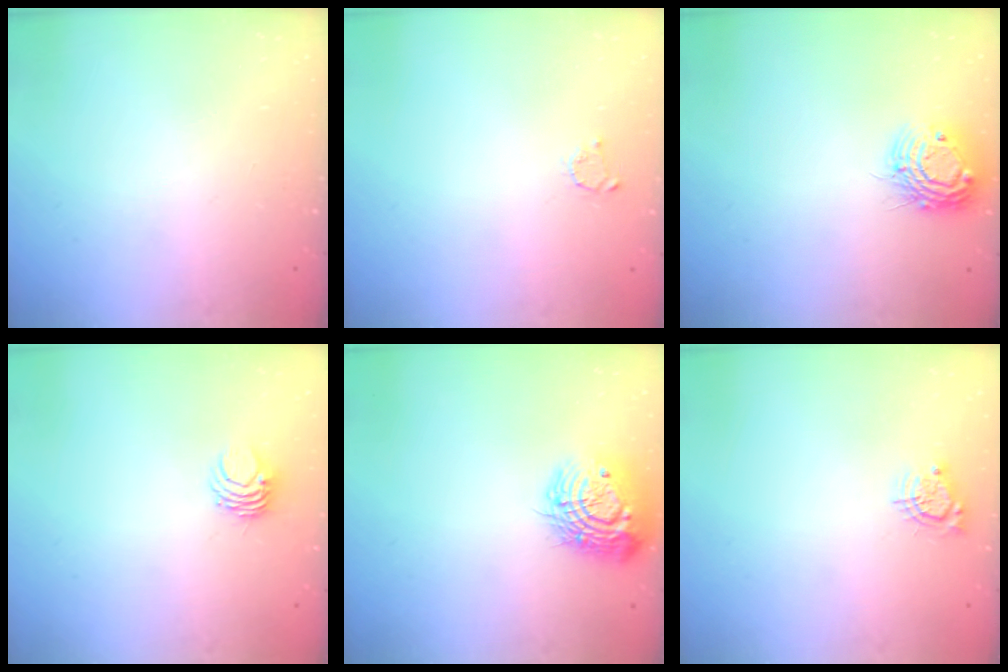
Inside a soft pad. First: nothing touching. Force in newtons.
{"total": 2.1, "press": 2.1, "slide": 0.3}
{"total": 11.3, "press": 11.3, "slide": 1.0}
{"total": 4.0, "press": 3.9, "slide": 0.4}
{"total": 14.6, "press": 14.6, "slide": 1.0}
{"total": 4.9, "press": 4.9, "slide": 0.4}